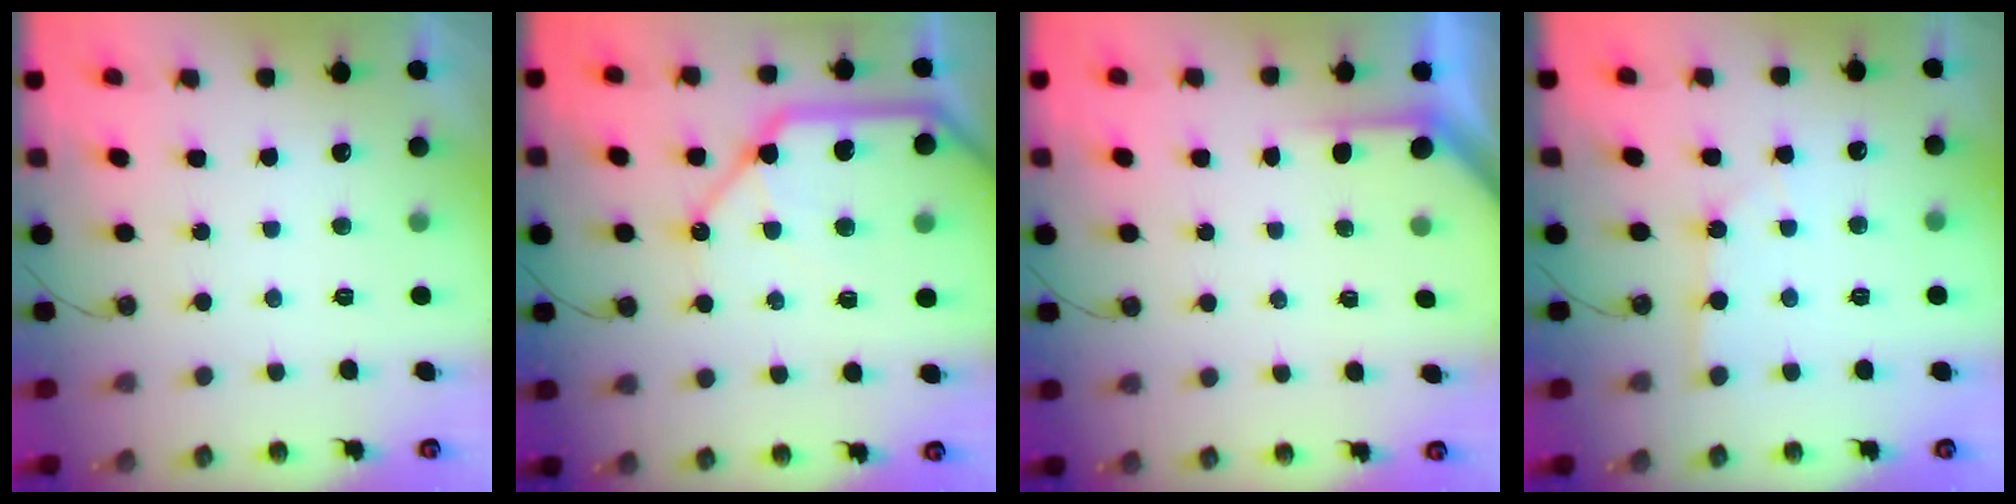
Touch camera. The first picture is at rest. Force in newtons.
{"total": 20.3, "press": 20.1, "slide": 3.0}
{"total": 1.9, "press": 1.9, "slide": 0.2}
{"total": 2.2, "press": 2.2, "slide": 0.3}